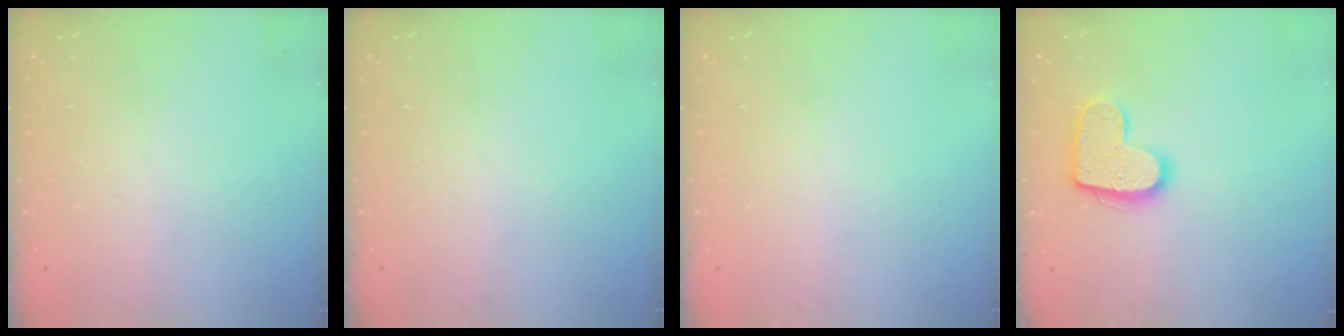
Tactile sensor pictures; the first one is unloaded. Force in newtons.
{"total": 0.0}
{"total": 0.0}
{"total": 12.8, "press": 12.8, "slide": 0.6}